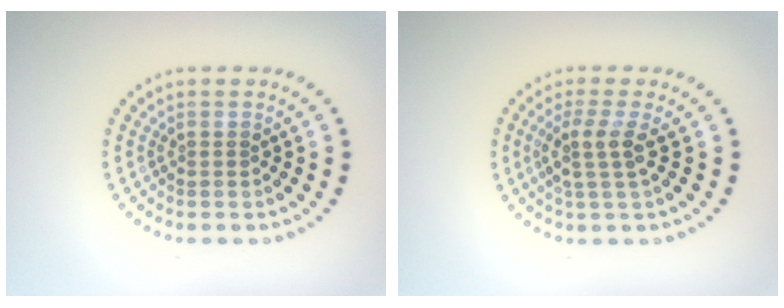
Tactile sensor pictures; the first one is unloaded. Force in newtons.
{"total": 2.6, "press": 2.0, "slide": 1.5}